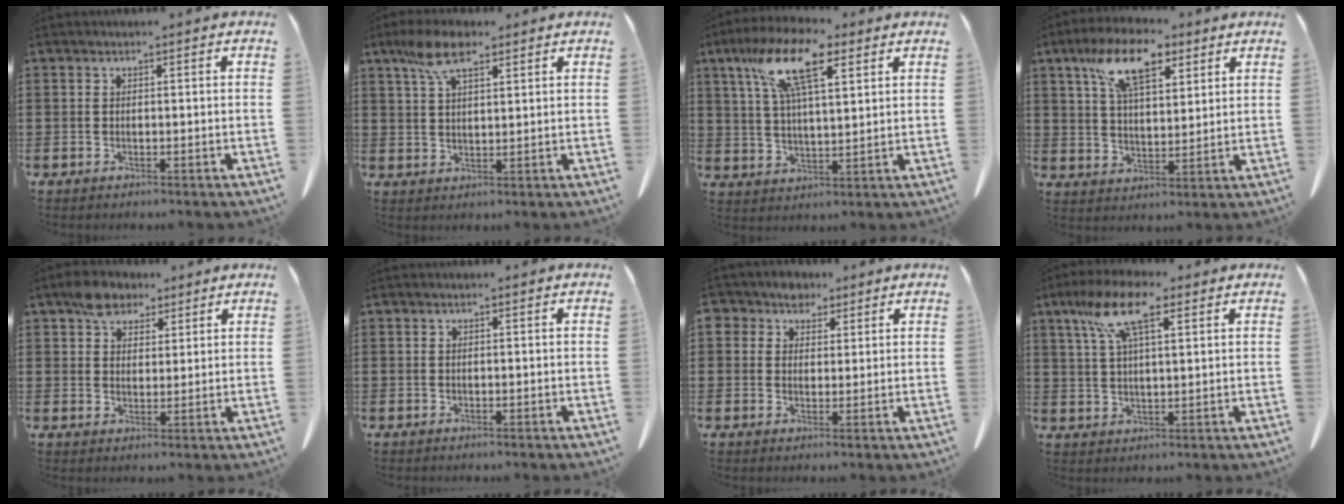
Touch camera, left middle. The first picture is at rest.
{"total": 7.2, "force": [4.4, 2.5, 5.1], "torque": [-0.112, 0.004, 0.081]}
{"total": 12.7, "force": [7.1, 4.2, 9.7], "torque": [-0.209, 0.000, 0.126]}
{"total": 11.3, "force": [6.7, 4.8, 7.7], "torque": [-0.152, -0.003, 0.120]}
{"total": 5.1, "force": [3.8, 2.9, 1.7], "torque": [-0.040, 0.009, 0.072]}
{"total": 0.0}
{"total": 3.9, "force": [2.6, 2.9, 0.8], "torque": [-0.026, 0.006, 0.045]}
{"total": 9.8, "force": [5.5, 2.9, 7.5], "torque": [-0.167, 0.003, 0.096]}